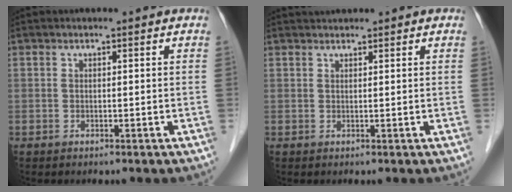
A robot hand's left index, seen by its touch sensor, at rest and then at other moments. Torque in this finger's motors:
{"motor_torque": [0.02, -0.76, 0.26, 0.11]}